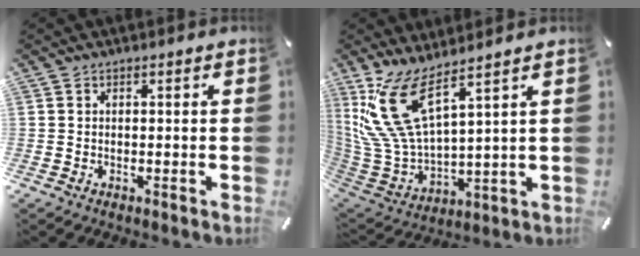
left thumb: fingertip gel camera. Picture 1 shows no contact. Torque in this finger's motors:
{"motor_torque": [2.21, 1.96, 1.97, -0.80, 0.76]}